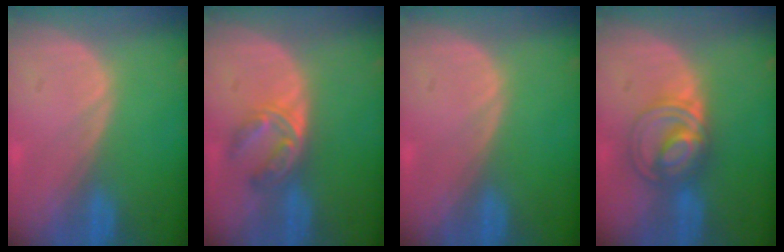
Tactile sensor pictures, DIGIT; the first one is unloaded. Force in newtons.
{"total": 5.7, "press": 4.7, "slide": 3.2}
{"total": 0.0}
{"total": 6.2, "press": 6.2, "slide": 0.2}